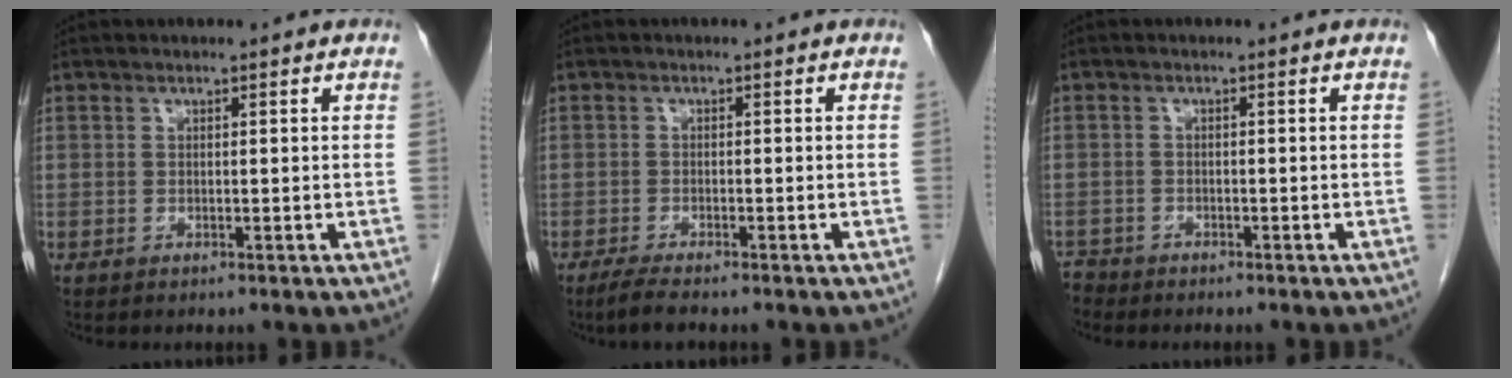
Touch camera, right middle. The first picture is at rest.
{"total": 3.1, "force": [-2.5, 0.2, 1.8], "torque": [-0.041, -0.008, -0.045]}
{"total": 2.0, "force": [-1.9, 0.4, -0.2], "torque": [0.003, -0.004, -0.037]}